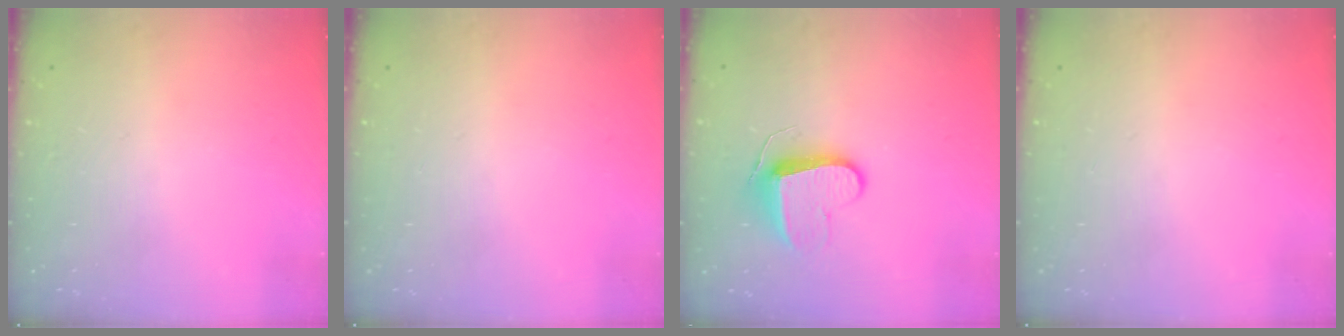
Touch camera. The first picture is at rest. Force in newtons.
{"total": 0.0}
{"total": 9.5, "press": 9.5, "slide": 0.2}
{"total": 0.0}